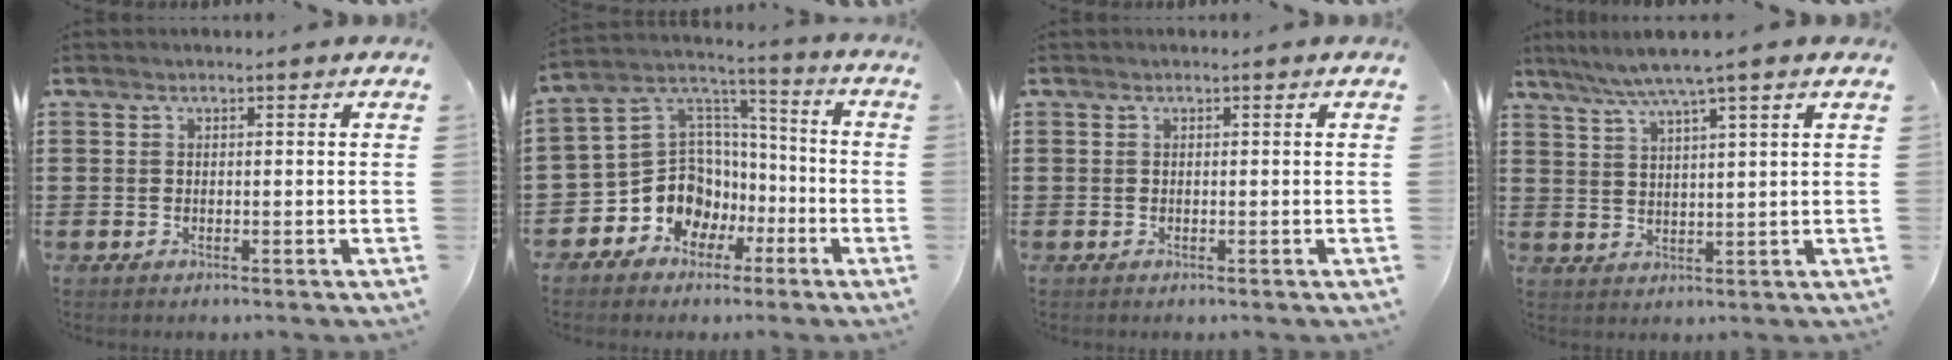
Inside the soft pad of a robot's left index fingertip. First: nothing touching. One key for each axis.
{"total": 10.6, "fx": -3.7, "fy": 9.5, "fz": 3.0, "tx": -0.103, "ty": -0.004, "tz": -0.064}
{"total": 0.0}
{"total": 5.1, "fx": 3.9, "fy": -0.5, "fz": 3.3, "tx": -0.074, "ty": -0.012, "tz": 0.066}